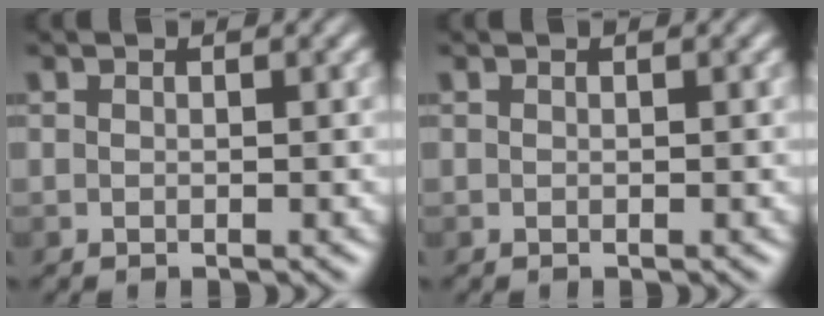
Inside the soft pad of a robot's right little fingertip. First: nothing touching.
{"total": 0.0}